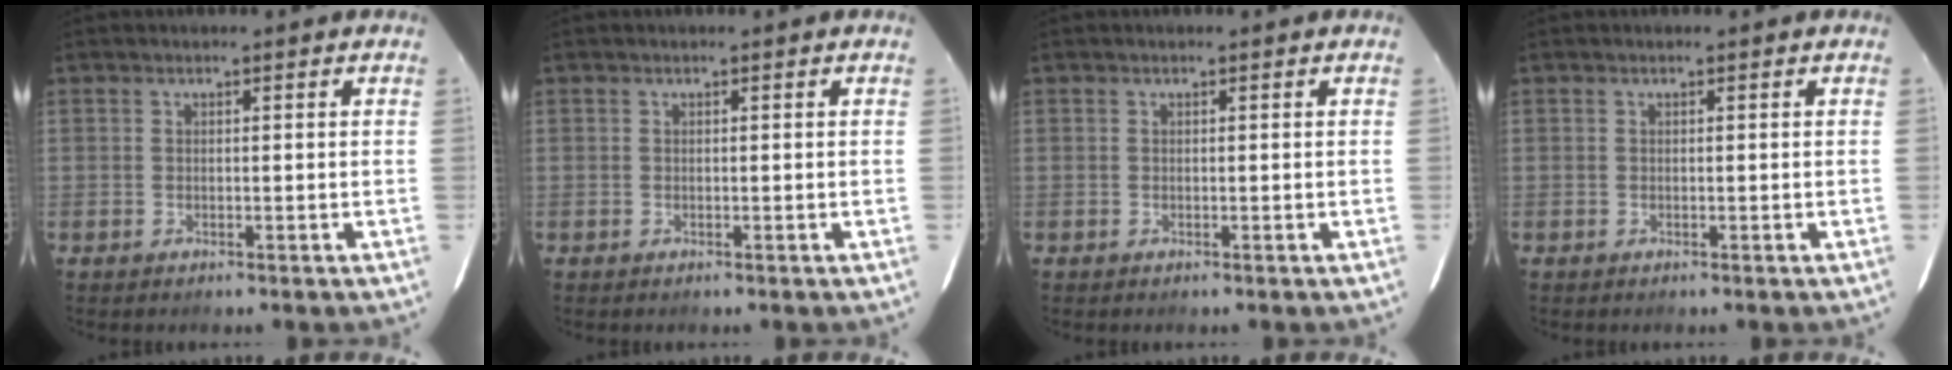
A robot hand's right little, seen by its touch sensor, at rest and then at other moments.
{"total": 0.0}
{"total": 0.0}
{"total": 0.0}